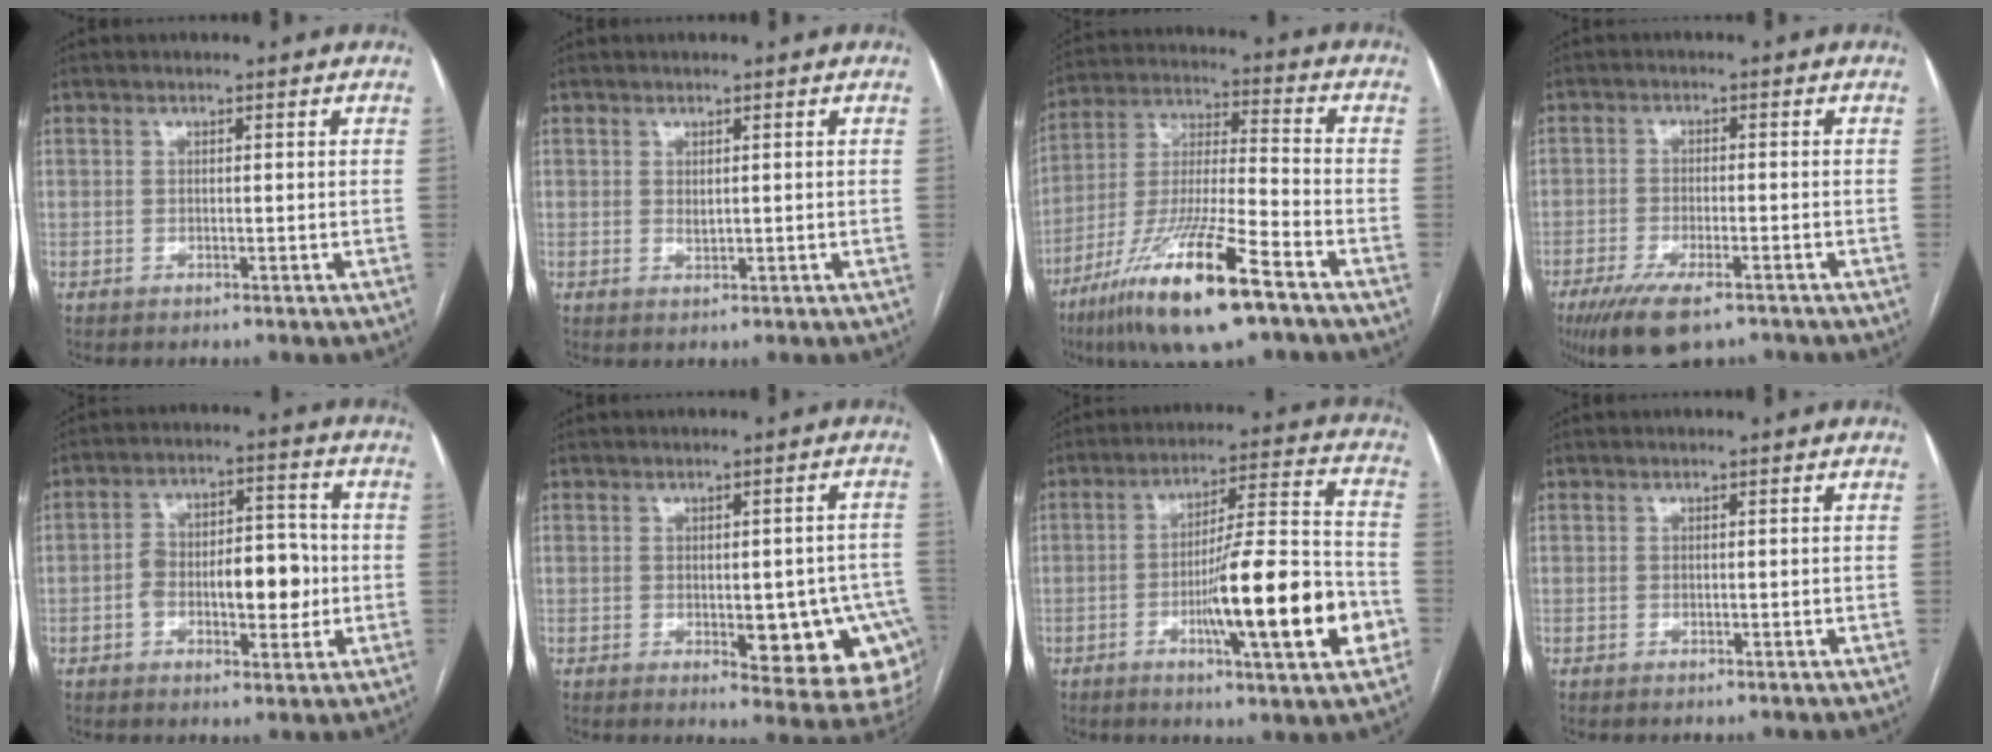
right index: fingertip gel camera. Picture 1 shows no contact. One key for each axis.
{"total": 0.9, "fx": 0.3, "fy": 0.5, "fz": 0.7, "tx": -0.011, "ty": -0.004, "tz": 0.007}
{"total": 18.4, "fx": -11.0, "fy": 1.7, "fz": 14.7, "tx": -0.297, "ty": -0.041, "tz": -0.203}
{"total": 9.3, "fx": -6.5, "fy": 2.8, "fz": 6.1, "tx": -0.104, "ty": -0.017, "tz": -0.107}
{"total": 11.0, "fx": -1.8, "fy": 5.0, "fz": 9.6, "tx": -0.152, "ty": 0.027, "tz": -0.023}
{"total": 13.7, "fx": -3.5, "fy": 5.7, "fz": 11.9, "tx": -0.092, "ty": 0.019, "tz": -0.028}
{"total": 17.8, "fx": -5.5, "fy": 1.6, "fz": 16.9, "tx": -0.258, "ty": 0.000, "tz": -0.082}
{"total": 0.0}